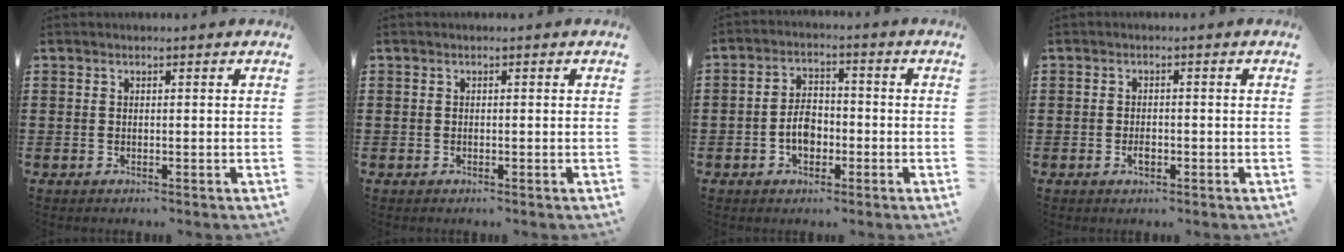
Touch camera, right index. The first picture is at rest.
{"total": 0.0}
{"total": 4.8, "force": [-1.5, 3.1, 3.4], "torque": [-0.064, 0.002, -0.031]}
{"total": 1.9, "force": [-0.8, 0.8, 1.6], "torque": [-0.031, 0.000, -0.014]}